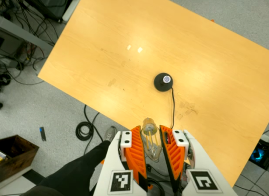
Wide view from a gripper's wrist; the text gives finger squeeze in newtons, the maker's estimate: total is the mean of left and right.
{"total": 15.6, "left": 17.0, "right": 14.1}